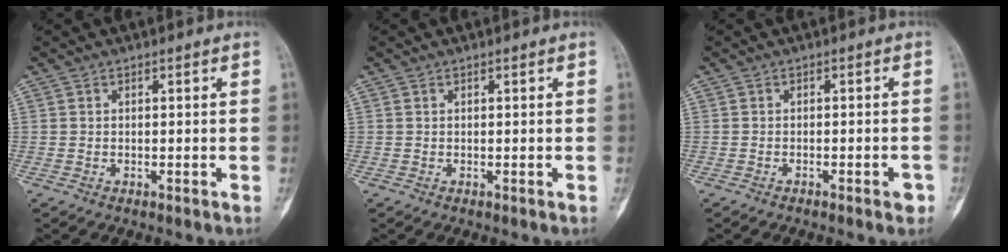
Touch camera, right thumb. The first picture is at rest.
{"total": 0.0}
{"total": 2.1, "force": [-1.2, 0.6, 1.6], "torque": [-0.024, 0.011, -0.017]}